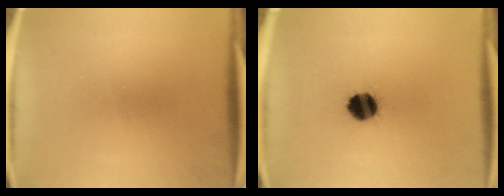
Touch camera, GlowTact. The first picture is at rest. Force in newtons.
{"total": 8.2}